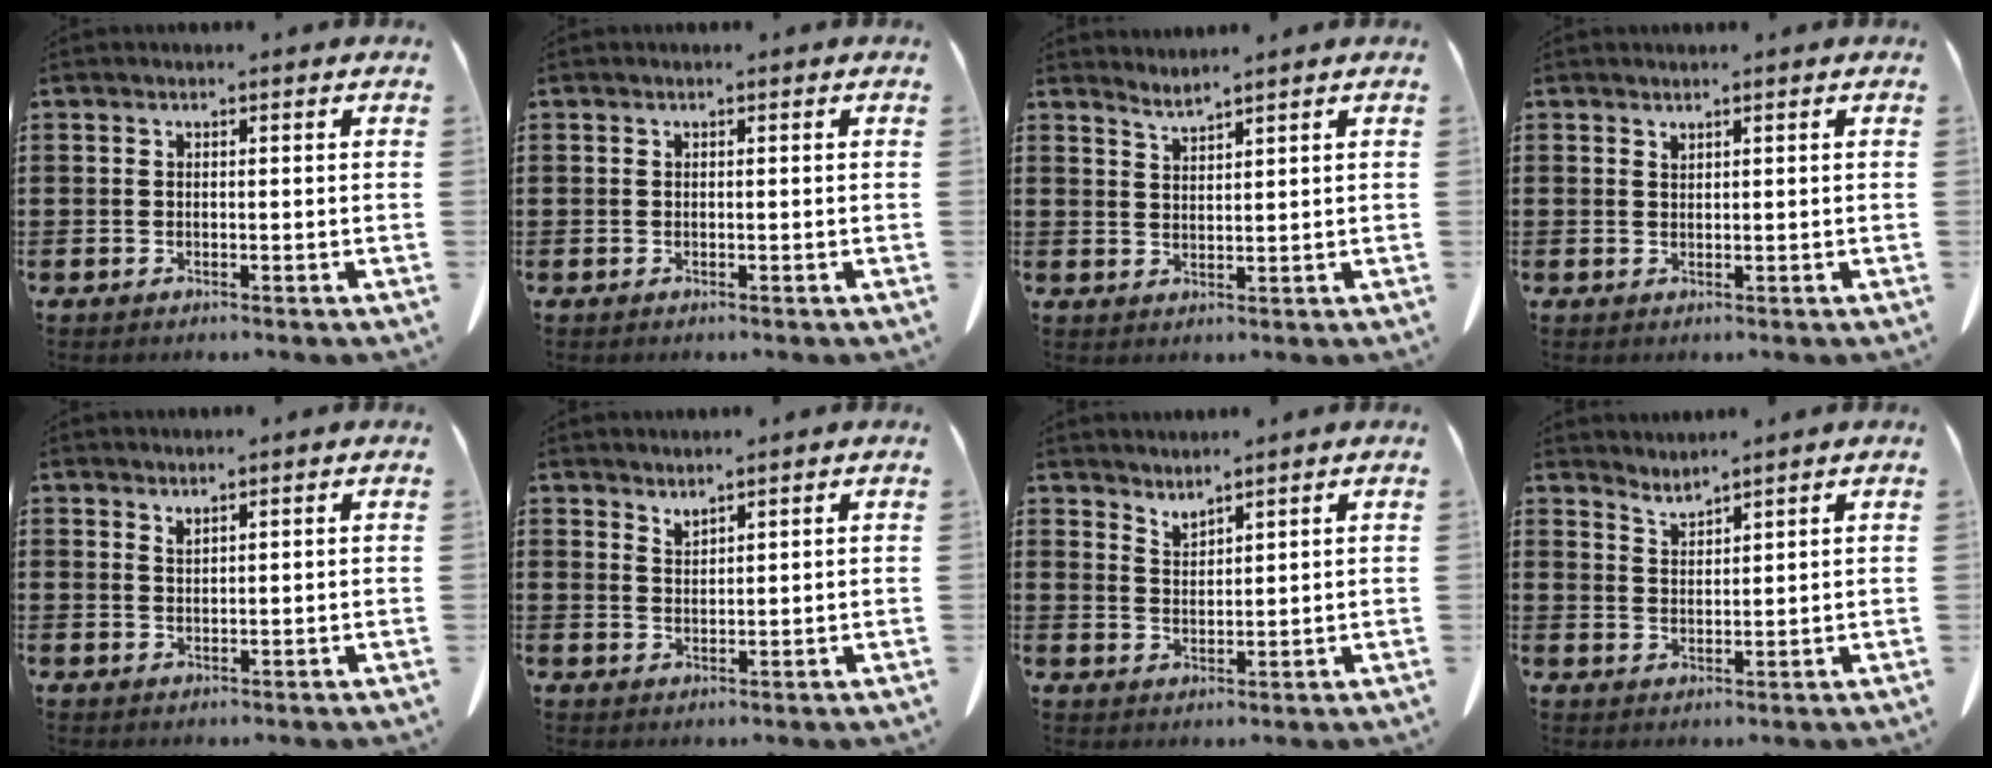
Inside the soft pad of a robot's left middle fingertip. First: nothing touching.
{"total": 0.0}
{"total": 1.9, "force": [1.9, -0.4, 0.1], "torque": [-0.007, -0.007, 0.037]}
{"total": 0.8, "force": [0.8, 0.2, 0.1], "torque": [-0.004, -0.003, 0.017]}
{"total": 1.1, "force": [1.1, 0.1, 0.2], "torque": [-0.008, -0.003, 0.022]}
{"total": 1.8, "force": [1.8, 0.0, -0.1], "torque": [-0.003, -0.003, 0.036]}
{"total": 2.5, "force": [2.5, -0.1, -0.3], "torque": [-0.002, -0.010, 0.049]}
{"total": 2.3, "force": [2.3, -0.2, -0.1], "torque": [-0.004, -0.009, 0.044]}